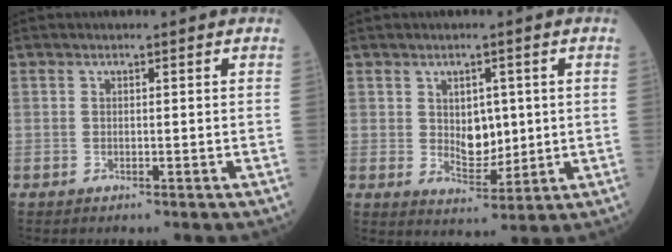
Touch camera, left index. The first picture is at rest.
{"total": 5.7, "force": [0.7, 4.1, 3.9], "torque": [-0.055, 0.004, 0.021]}